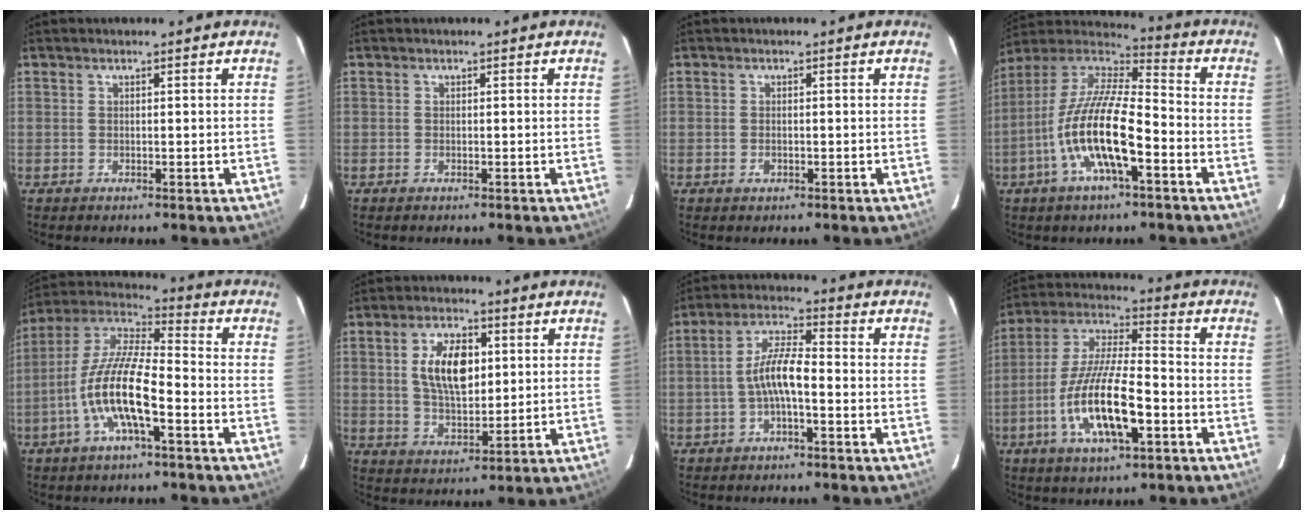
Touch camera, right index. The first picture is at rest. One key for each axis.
{"total": 0.0}
{"total": 1.2, "fx": -0.6, "fy": 0.8, "fz": 0.7, "tx": -0.012, "ty": 0.000, "tz": -0.009}
{"total": 17.4, "fx": -6.3, "fy": 4.8, "fz": 15.5, "tx": -0.301, "ty": -0.012, "tz": -0.127}
{"total": 14.1, "fx": -5.4, "fy": 3.4, "fz": 12.5, "tx": -0.252, "ty": -0.002, "tz": -0.108}
{"total": 10.4, "fx": 2.2, "fy": 5.3, "fz": 8.7, "tx": -0.160, "ty": 0.009, "tz": 0.045}
{"total": 6.8, "fx": -2.0, "fy": 1.6, "fz": 6.3, "tx": -0.132, "ty": 0.016, "tz": -0.036}
{"total": 16.0, "fx": -5.7, "fy": 4.4, "fz": 14.3, "tx": -0.293, "ty": -0.012, "tz": -0.107}